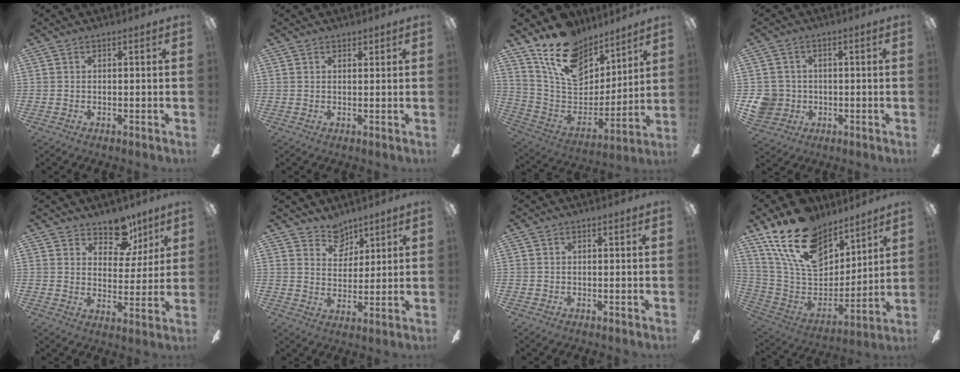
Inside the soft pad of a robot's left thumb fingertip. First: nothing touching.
{"total": 1.2, "force": [1.1, 0.5, 0.1], "torque": [0.005, -0.003, 0.019]}
{"total": 18.2, "force": [13.2, 9.8, 7.8], "torque": [-0.155, -0.081, 0.243]}
{"total": 6.4, "force": [-0.6, 6.1, 1.8], "torque": [-0.047, 0.010, -0.009]}
{"total": 10.9, "force": [8.0, 6.1, 4.3], "torque": [-0.050, -0.048, 0.144]}
{"total": 6.9, "force": [5.7, 3.8, 1.0], "torque": [-0.018, -0.032, 0.106]}
{"total": 0.0}
{"total": 21.7, "force": [14.4, 11.8, 11.0], "torque": [-0.218, -0.080, 0.266]}